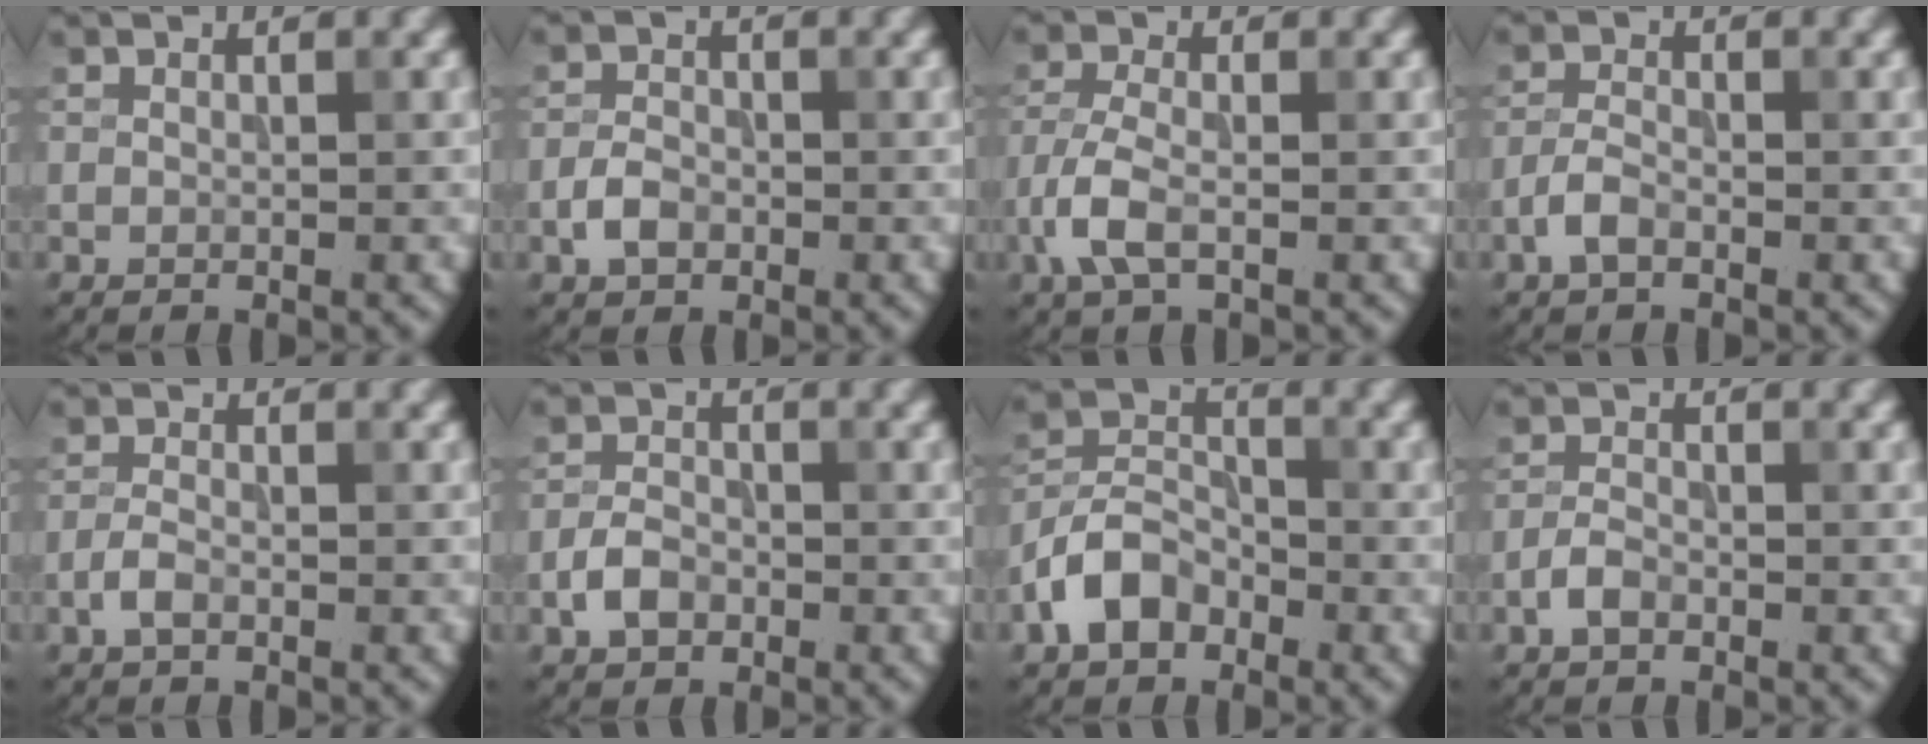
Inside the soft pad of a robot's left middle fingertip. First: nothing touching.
{"total": 2.3, "force": [-1.0, 1.6, 1.4], "torque": [-0.025, 0.004, -0.024]}
{"total": 3.5, "force": [-1.4, 1.6, 2.7], "torque": [-0.066, 0.000, -0.036]}
{"total": 1.9, "force": [-1.1, 0.9, 1.3], "torque": [-0.024, 0.005, -0.027]}
{"total": 1.6, "force": [-0.8, 0.7, 1.1], "torque": [-0.023, 0.003, -0.021]}
{"total": 2.6, "force": [-1.2, 1.8, 1.4], "torque": [-0.024, 0.005, -0.029]}
{"total": 4.7, "force": [-2.5, 3.1, 2.5], "torque": [-0.049, 0.007, -0.056]}
{"total": 1.8, "force": [-1.0, 1.0, 1.1], "torque": [-0.020, 0.004, -0.024]}